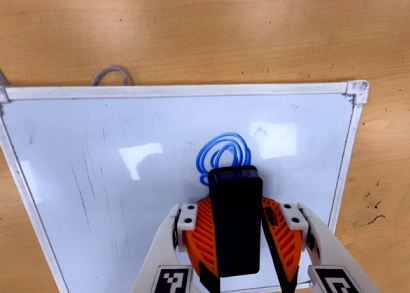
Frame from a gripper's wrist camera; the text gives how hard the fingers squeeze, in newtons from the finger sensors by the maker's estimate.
{"total": 11.3, "left": 12.3, "right": 10.2}